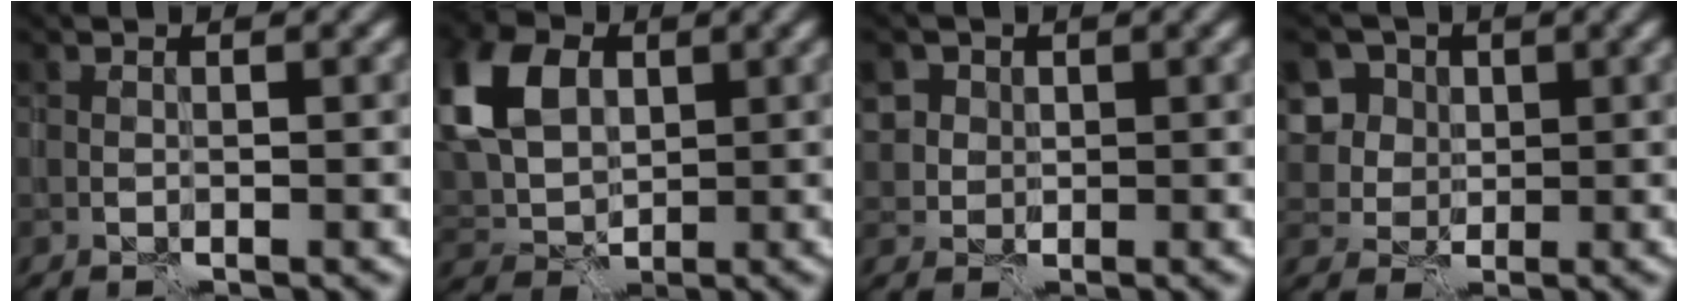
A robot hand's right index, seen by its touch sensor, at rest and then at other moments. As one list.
[{"total": 8.0, "force": [2.4, 5.8, 5.0], "torque": [-0.119, 0.014, 0.036]}, {"total": 3.6, "force": [1.3, 3.2, 1.1], "torque": [-0.028, 0.009, 0.029]}, {"total": 8.1, "force": [2.9, 6.9, 3.2], "torque": [-0.065, 0.019, 0.033]}]